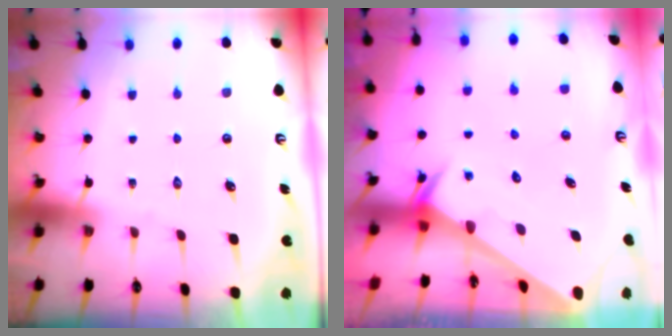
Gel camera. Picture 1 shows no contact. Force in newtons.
{"total": 2.0, "press": 2.0, "slide": 0.1}